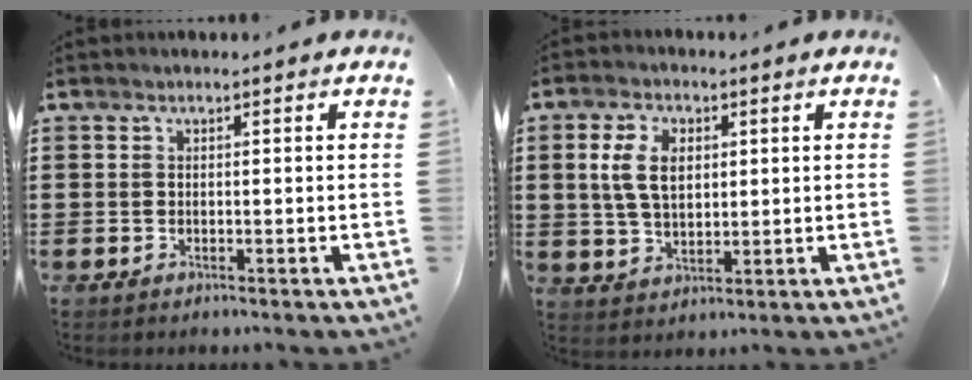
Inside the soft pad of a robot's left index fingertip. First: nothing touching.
{"total": 6.4, "force": [1.5, 3.8, 4.9], "torque": [-0.121, 0.008, 0.021]}